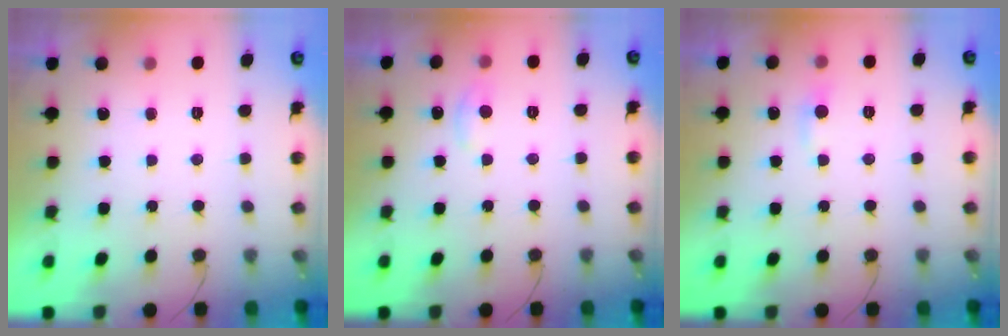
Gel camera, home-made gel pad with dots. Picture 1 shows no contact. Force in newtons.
{"total": 5.5, "press": 5.5, "slide": 0.6}
{"total": 3.8, "press": 3.8, "slide": 0.4}